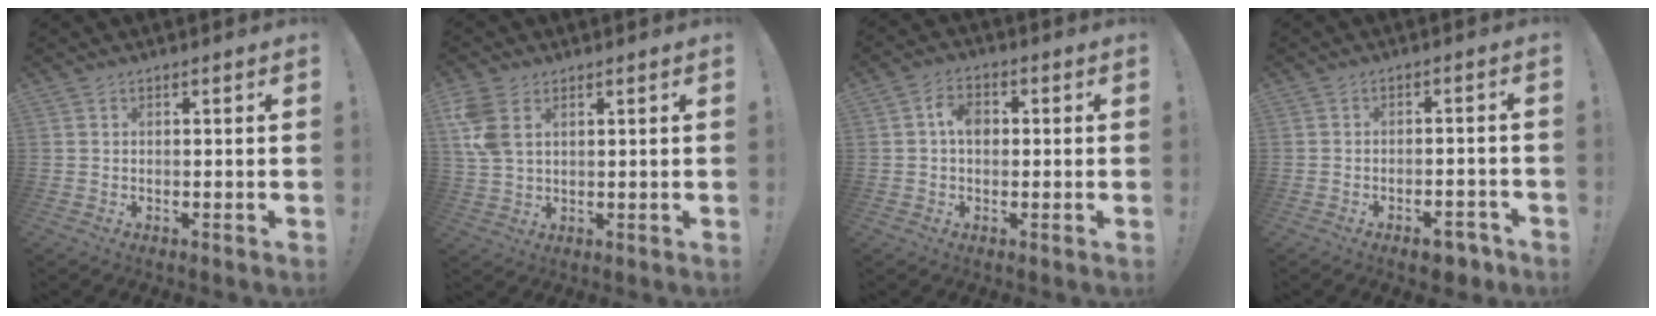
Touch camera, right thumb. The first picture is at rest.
{"total": 7.6, "force": [3.3, 4.6, 5.1], "torque": [-0.115, -0.007, 0.064]}
{"total": 5.9, "force": [0.7, 4.0, 4.2], "torque": [-0.071, 0.011, 0.011]}
{"total": 5.8, "force": [-3.9, 2.3, 3.7], "torque": [-0.047, 0.020, -0.062]}